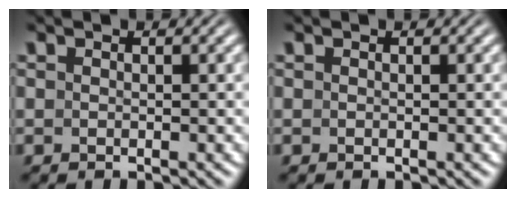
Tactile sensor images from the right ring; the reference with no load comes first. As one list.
[{"total": 0.0}]